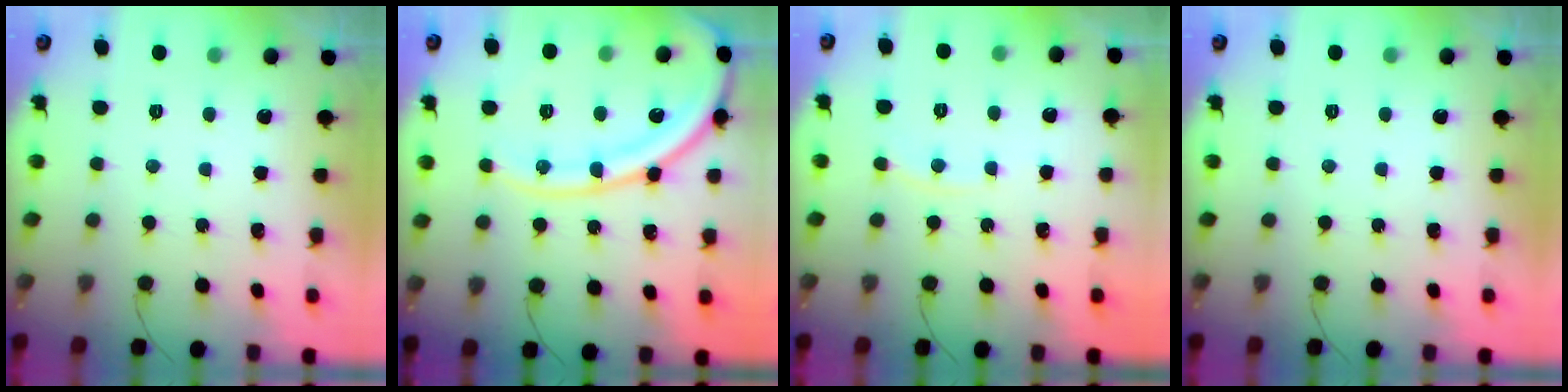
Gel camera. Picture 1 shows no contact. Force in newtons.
{"total": 17.2, "press": 17.0, "slide": 2.4}
{"total": 4.6, "press": 4.5, "slide": 0.5}
{"total": 0.0}